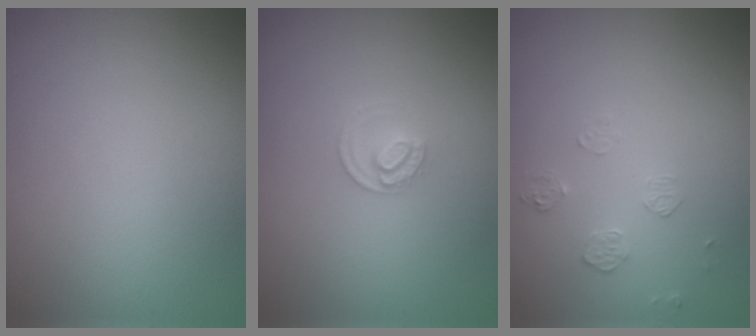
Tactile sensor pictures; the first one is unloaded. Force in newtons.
{"total": 1.7, "press": 1.7, "slide": 0.1}
{"total": 1.3, "press": 0.6, "slide": 1.1}